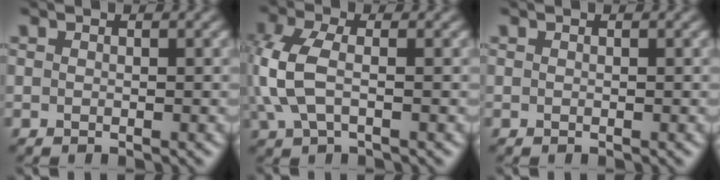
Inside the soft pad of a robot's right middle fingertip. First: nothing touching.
{"total": 4.9, "force": [0.2, 2.6, 4.1], "torque": [-0.112, 0.004, 0.000]}
{"total": 0.0}